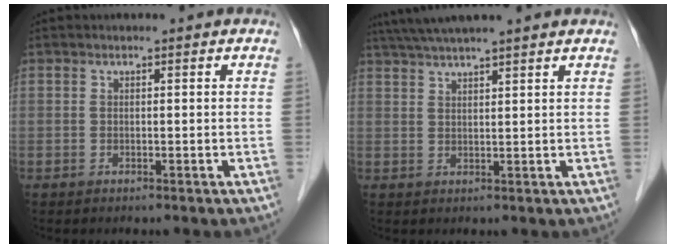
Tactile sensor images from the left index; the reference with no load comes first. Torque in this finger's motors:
{"motor_torque": [0.45, -0.42, 0.69, 0.19]}